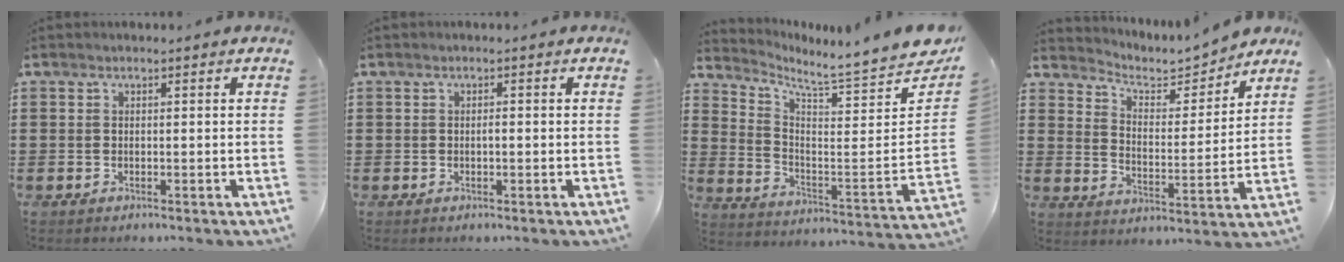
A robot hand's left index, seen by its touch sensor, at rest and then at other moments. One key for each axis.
{"total": 0.6, "fx": -0.1, "fy": 0.1, "fz": 0.6, "tx": -0.012, "ty": -0.004, "tz": -0.002}
{"total": 5.5, "fx": 5.1, "fy": -0.7, "fz": 1.7, "tx": -0.047, "ty": -0.069, "tz": 0.078}
{"total": 4.4, "fx": 4.0, "fy": 1.7, "fz": 0.7, "tx": -0.033, "ty": -0.030, "tz": 0.061}